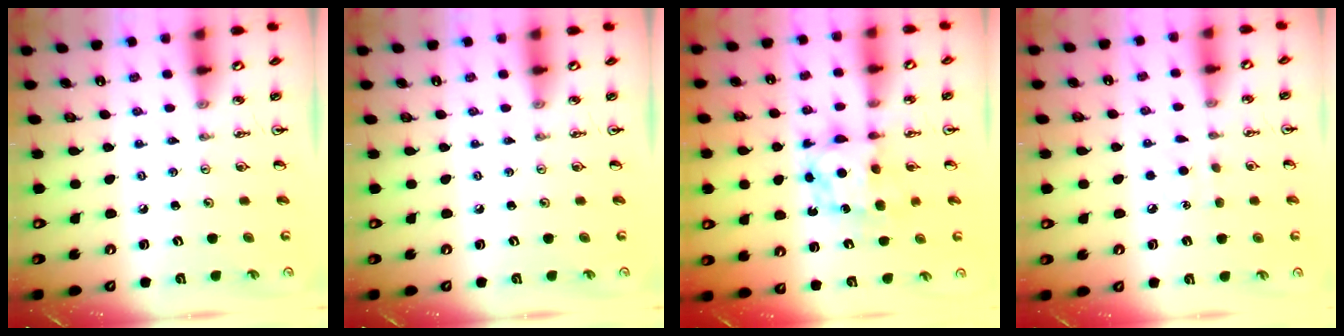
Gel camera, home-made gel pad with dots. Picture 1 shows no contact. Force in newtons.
{"total": 0.0}
{"total": 6.7, "press": 6.7, "slide": 0.2}
{"total": 6.0, "press": 5.9, "slide": 0.7}